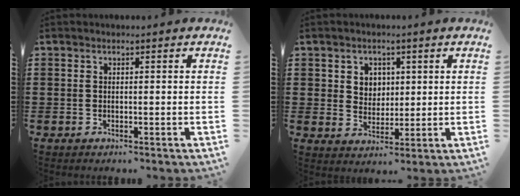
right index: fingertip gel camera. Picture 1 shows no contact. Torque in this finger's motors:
{"motor_torque": [0.43, -0.33, 0.11, 0.04]}